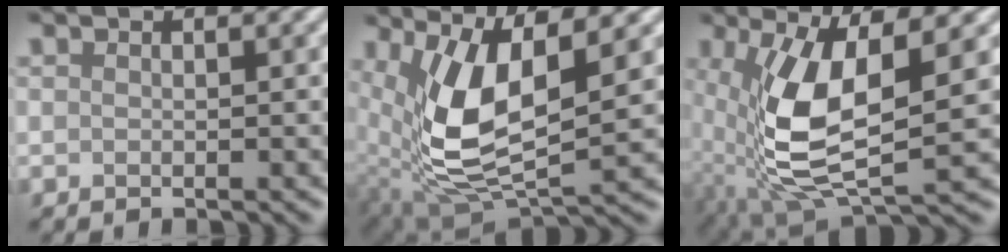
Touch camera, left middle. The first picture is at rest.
{"total": 9.2, "force": [1.8, 3.8, 8.1], "torque": [-0.184, -0.013, 0.039]}
{"total": 9.8, "force": [0.4, 4.0, 9.0], "torque": [-0.205, -0.017, 0.015]}